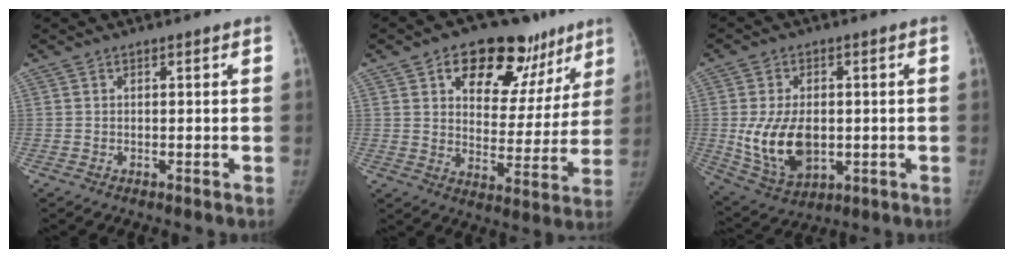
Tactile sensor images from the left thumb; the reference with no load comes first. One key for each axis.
{"total": 20.7, "fx": 12.1, "fy": 12.1, "fz": 11.6, "tx": -0.099, "ty": -0.026, "tz": 0.177}
{"total": 13.0, "fx": -0.8, "fy": 8.4, "fz": 9.9, "tx": -0.168, "ty": -0.008, "tz": 0.005}